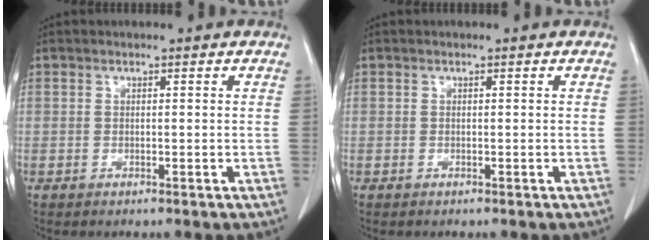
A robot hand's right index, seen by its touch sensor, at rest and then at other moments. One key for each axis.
{"total": 0.0}